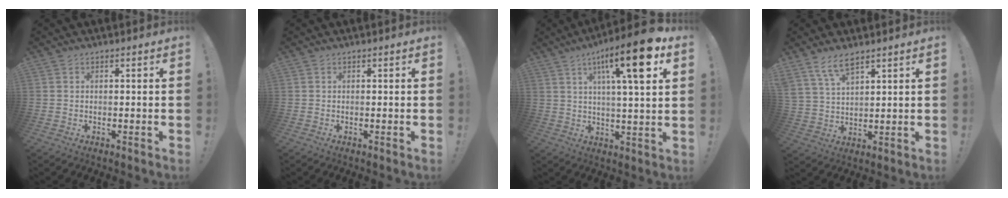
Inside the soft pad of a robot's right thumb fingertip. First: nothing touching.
{"total": 0.0}
{"total": 16.1, "force": [6.7, 3.2, 14.3], "torque": [-0.219, -0.023, 0.091]}
{"total": 7.1, "force": [5.4, 2.3, 4.0], "torque": [-0.085, -0.021, 0.103]}